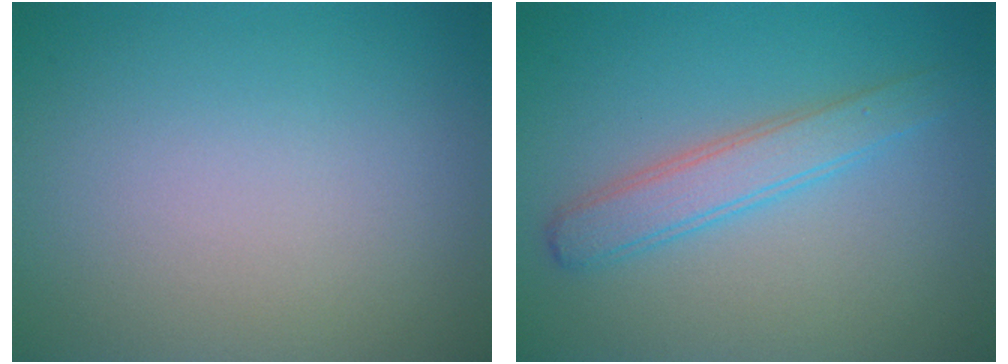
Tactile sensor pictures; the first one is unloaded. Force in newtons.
{"total": 3.1, "press": 3.1, "slide": 0.1}